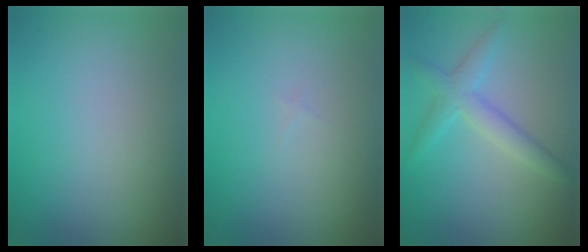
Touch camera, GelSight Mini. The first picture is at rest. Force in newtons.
{"total": 0.0}
{"total": 2.9, "press": 2.9, "slide": 0.1}